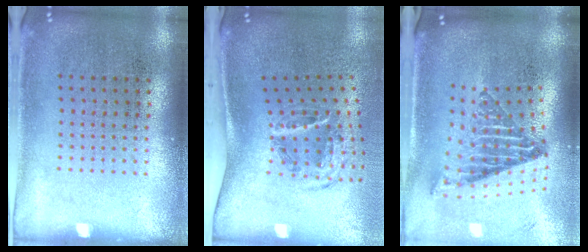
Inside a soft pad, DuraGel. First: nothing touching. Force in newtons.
{"total": 2.1, "press": 1.2, "slide": 1.7}
{"total": 1.9, "press": 1.3, "slide": 1.5}